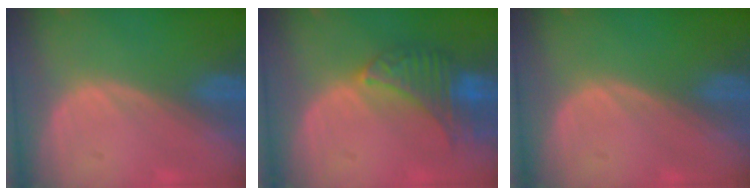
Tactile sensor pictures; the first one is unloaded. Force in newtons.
{"total": 6.9, "press": 6.8, "slide": 1.2}
{"total": 0.0}